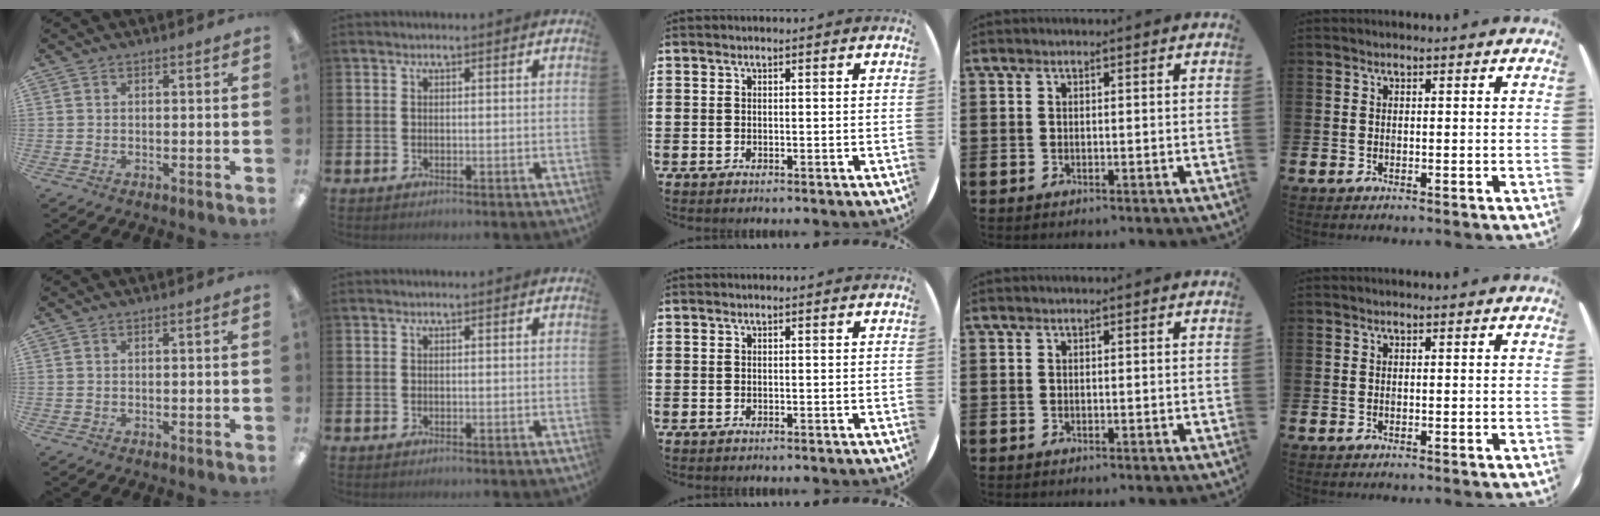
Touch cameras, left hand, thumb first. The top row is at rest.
{}